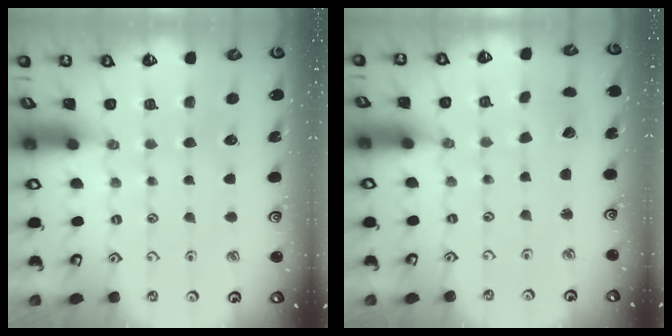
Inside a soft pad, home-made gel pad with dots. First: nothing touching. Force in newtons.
{"total": 2.2, "press": 2.2, "slide": 0.2}